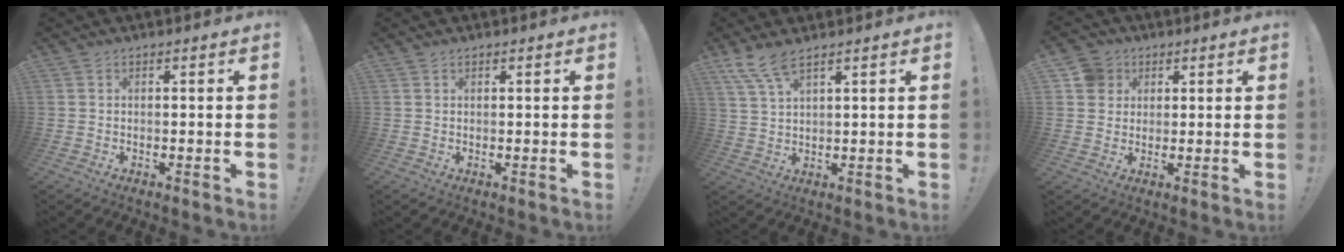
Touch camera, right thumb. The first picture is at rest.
{"total": 0.6, "force": [0.5, 0.3, 0.1], "torque": [-0.001, 0.000, 0.010]}
{"total": 6.4, "force": [4.7, 1.2, 4.2], "torque": [-0.094, -0.017, 0.090]}
{"total": 6.3, "force": [2.5, 5.6, 1.3], "torque": [-0.016, -0.007, 0.049]}